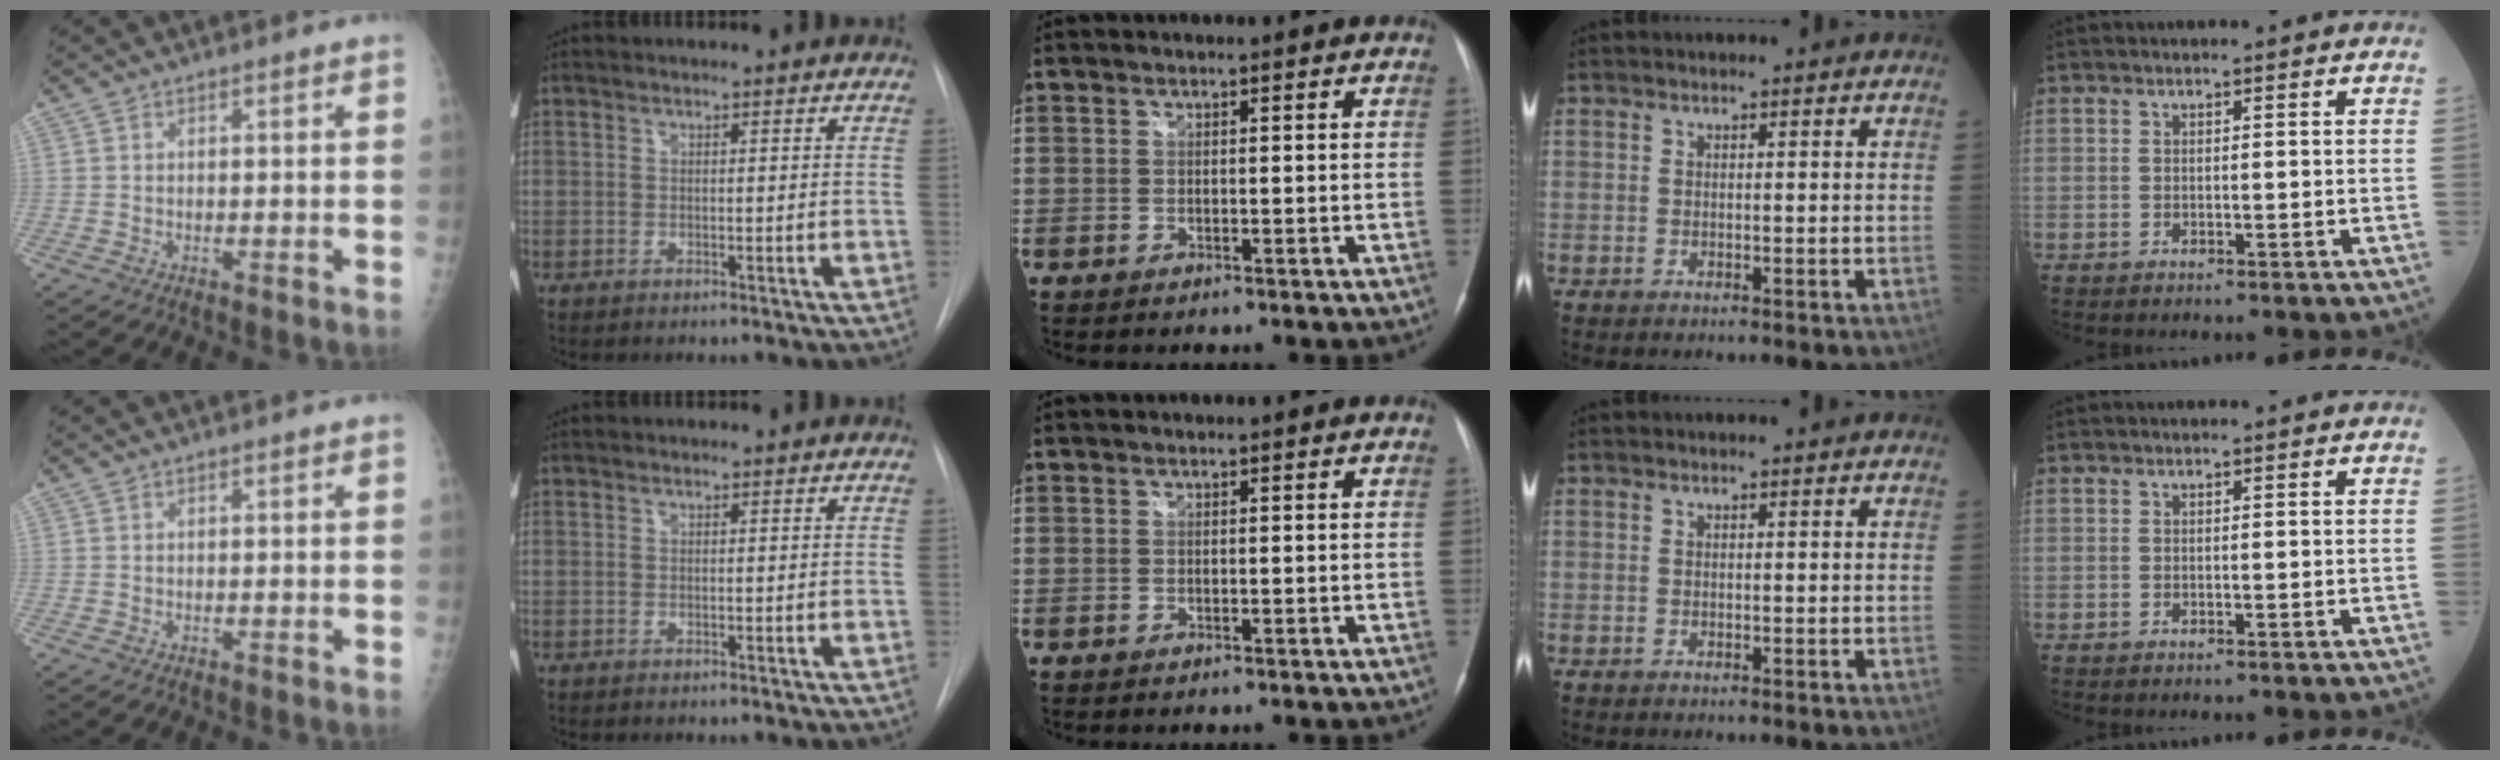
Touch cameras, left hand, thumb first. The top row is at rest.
{}